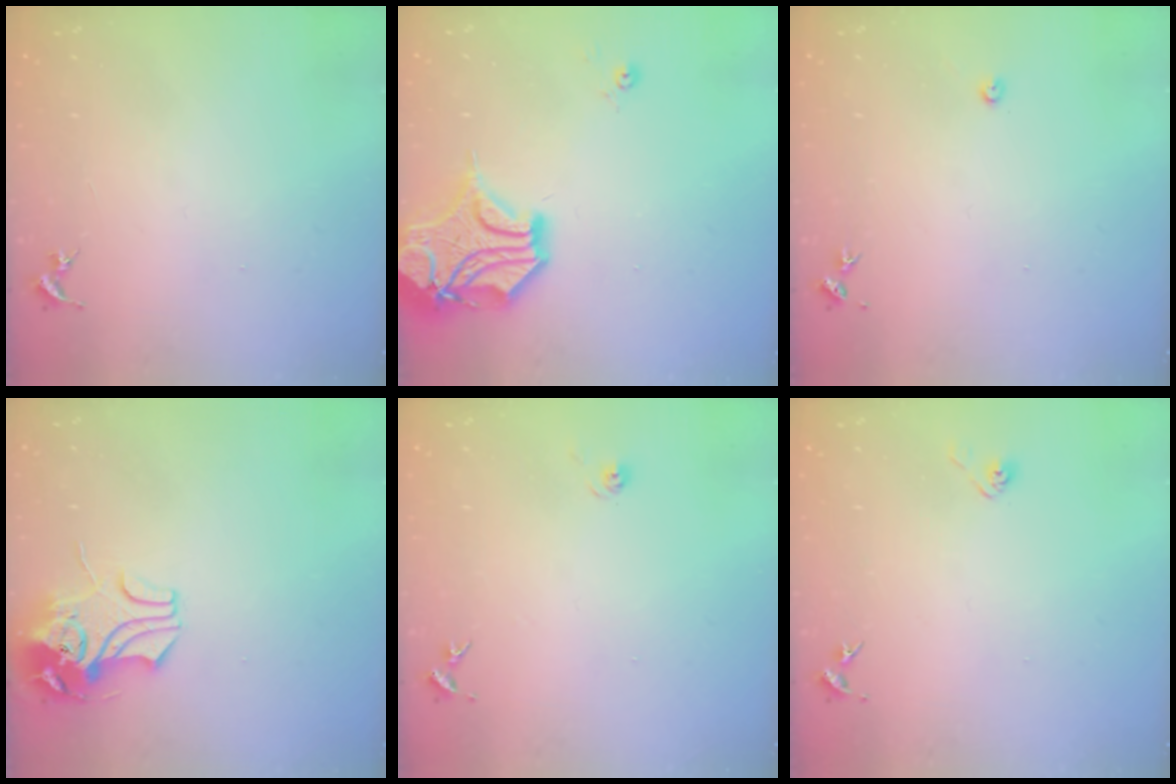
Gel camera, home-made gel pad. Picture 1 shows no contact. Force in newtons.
{"total": 16.9, "press": 16.8, "slide": 2.5}
{"total": 2.4, "press": 2.4, "slide": 0.3}
{"total": 9.6, "press": 9.5, "slide": 1.4}
{"total": 5.8, "press": 5.8, "slide": 0.5}
{"total": 2.9, "press": 2.8, "slide": 0.8}